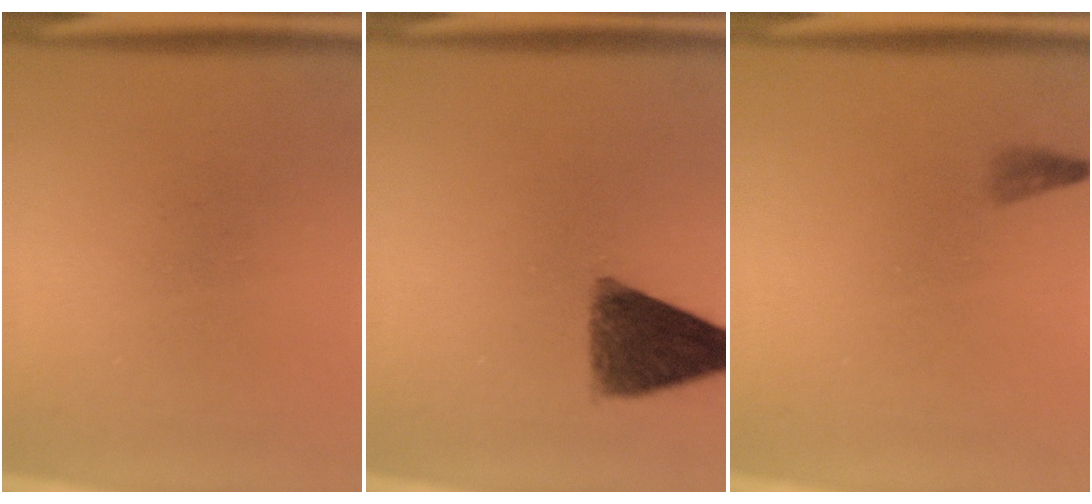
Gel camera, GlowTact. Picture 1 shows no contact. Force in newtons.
{"total": 9.3}
{"total": 0.9}